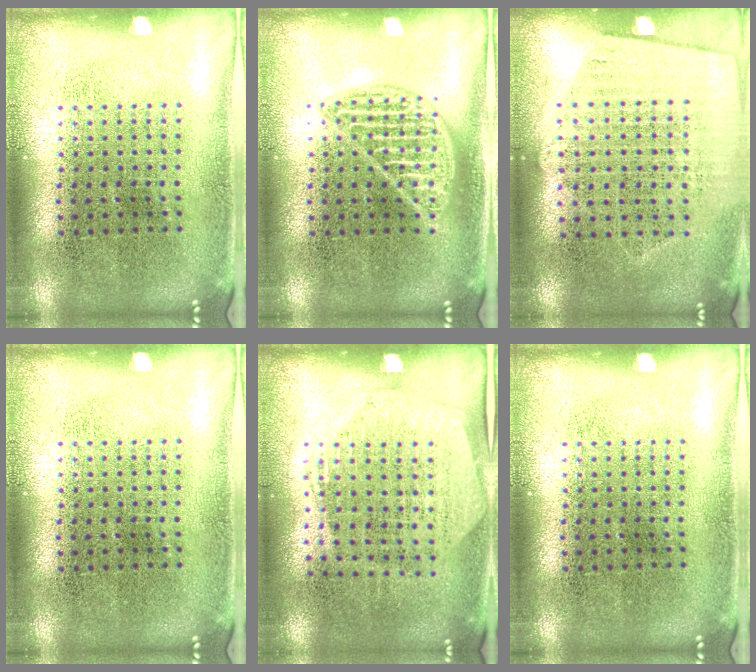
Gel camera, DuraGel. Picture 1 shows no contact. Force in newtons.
{"total": 1.3, "press": 1.3, "slide": 0.1}
{"total": 1.3, "press": 1.1, "slide": 0.6}
{"total": 0.0}
{"total": 1.4, "press": 1.2, "slide": 0.8}
{"total": 0.0}